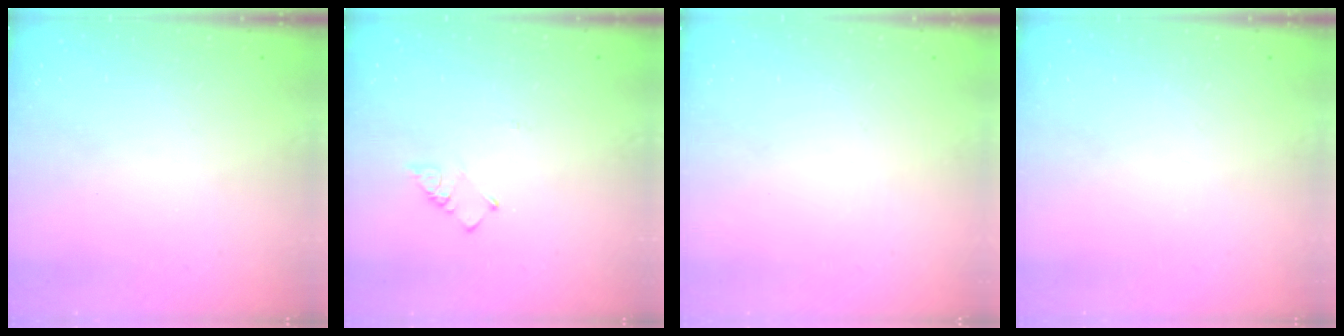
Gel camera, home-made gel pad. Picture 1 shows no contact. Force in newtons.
{"total": 2.6, "press": 2.6, "slide": 0.5}
{"total": 1.6, "press": 1.6, "slide": 0.1}
{"total": 0.0}